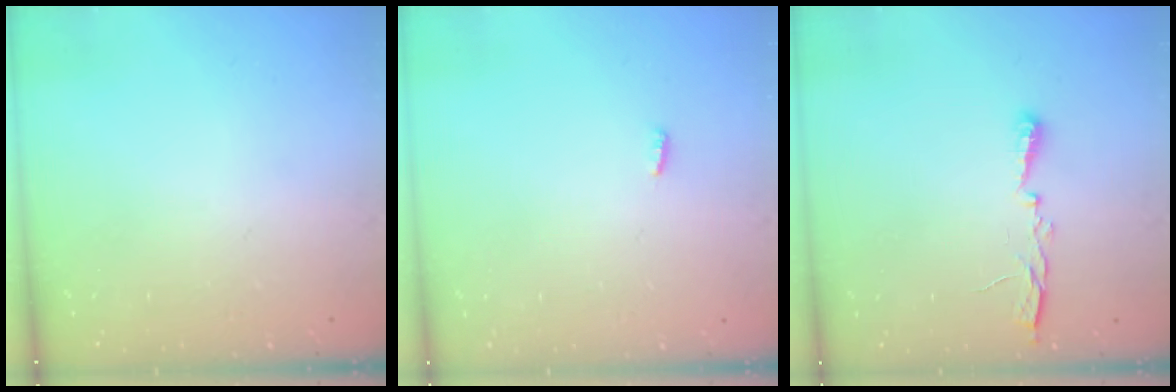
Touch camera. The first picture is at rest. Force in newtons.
{"total": 3.0, "press": 2.9, "slide": 0.8}
{"total": 5.2, "press": 5.1, "slide": 0.8}